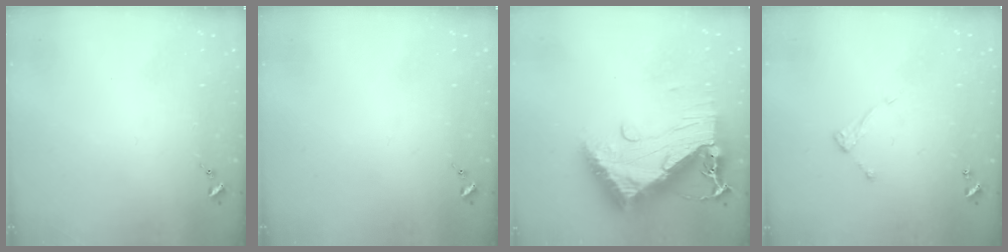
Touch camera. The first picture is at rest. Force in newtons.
{"total": 0.0}
{"total": 20.9, "press": 20.8, "slide": 1.9}
{"total": 6.2, "press": 6.2, "slide": 0.4}